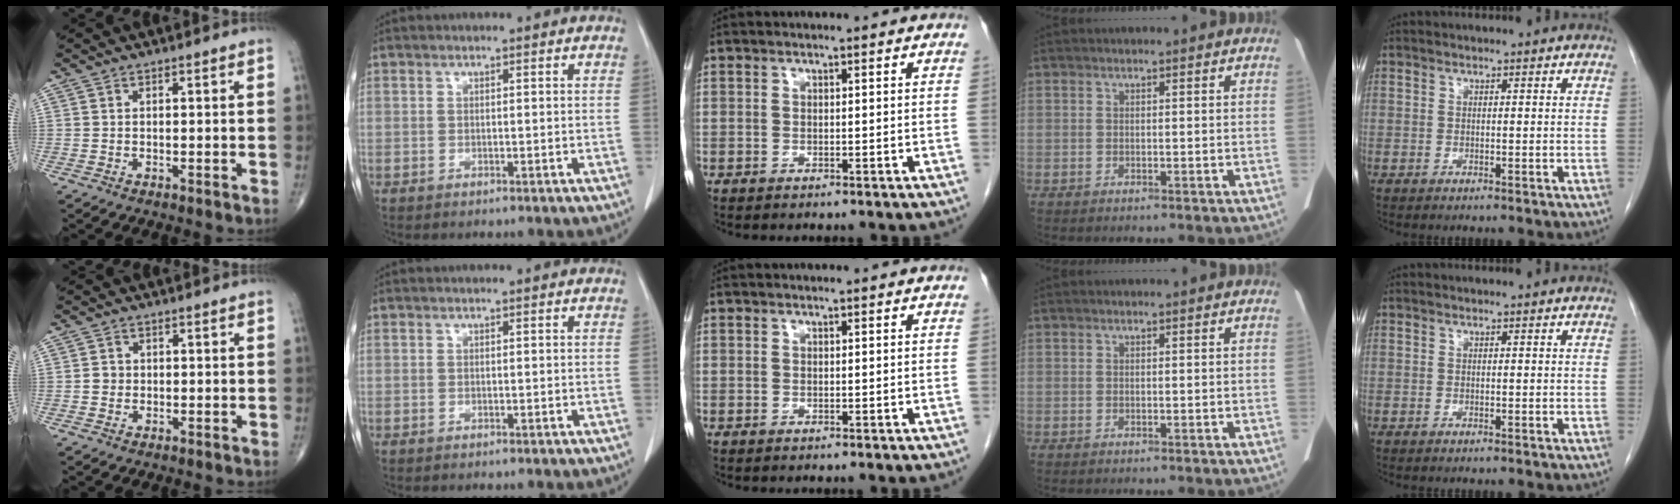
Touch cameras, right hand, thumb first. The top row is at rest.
{"thumb": {"total": 1.7, "force": [-0.2, 1.6, 0.5], "torque": [-0.001, 0.005, -0.005]}}